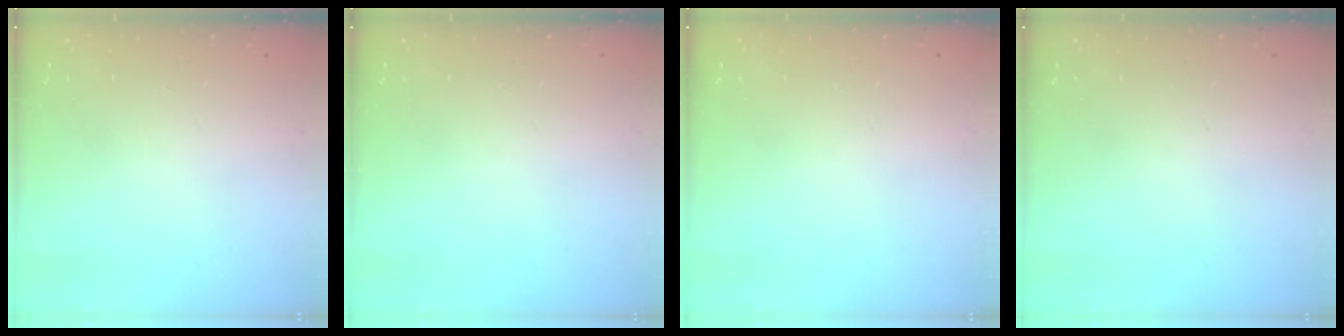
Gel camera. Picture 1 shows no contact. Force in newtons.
{"total": 0.0}
{"total": 0.0}
{"total": 0.0}